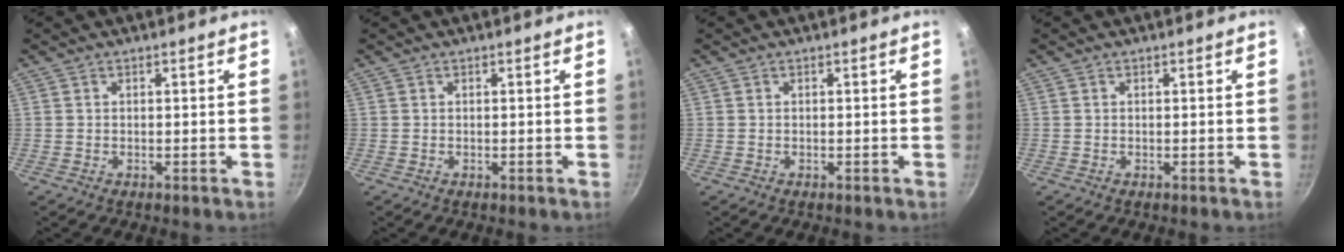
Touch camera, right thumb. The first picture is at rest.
{"total": 0.0}
{"total": 0.0}
{"total": 0.0}